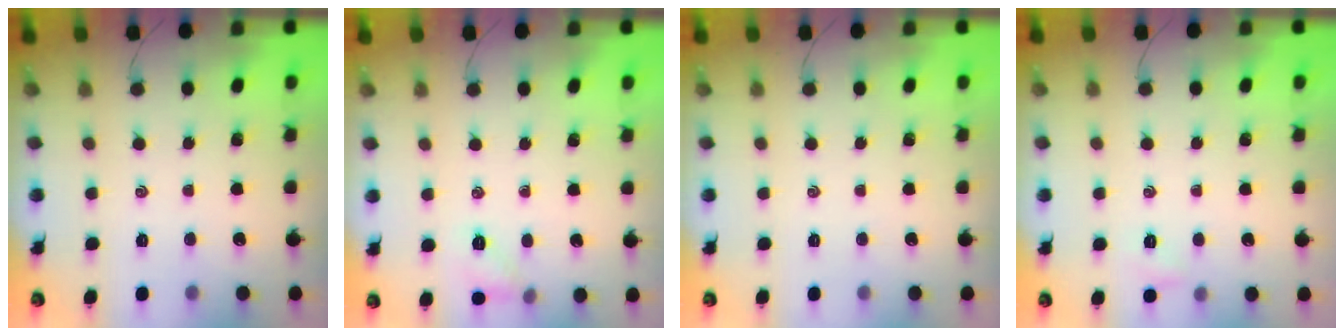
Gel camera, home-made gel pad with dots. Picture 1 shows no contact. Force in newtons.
{"total": 6.0, "press": 5.7, "slide": 1.7}
{"total": 0.0}
{"total": 2.8, "press": 2.7, "slide": 0.8}